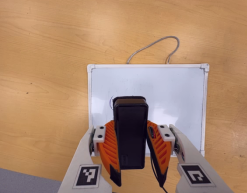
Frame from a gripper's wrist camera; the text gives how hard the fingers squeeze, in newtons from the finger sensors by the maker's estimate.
{"total": 6.2, "left": 5.4, "right": 7.1}